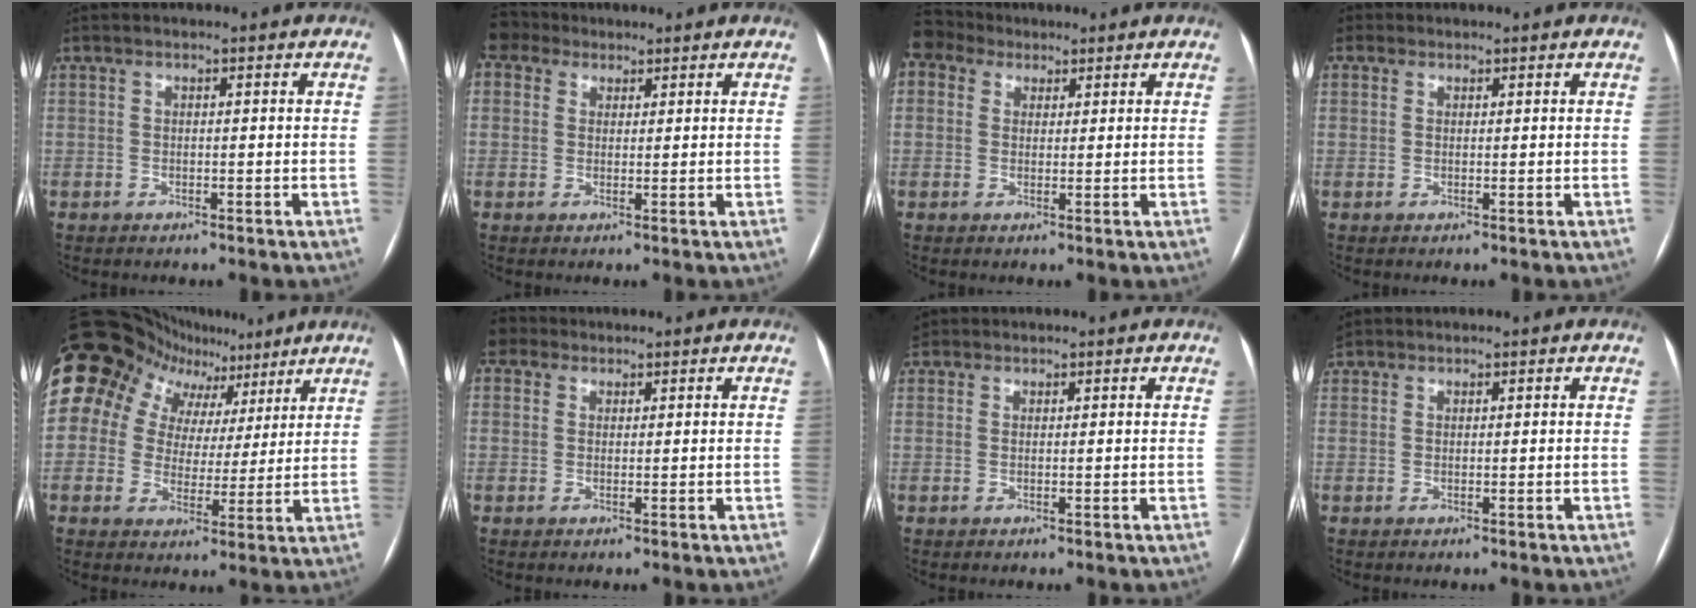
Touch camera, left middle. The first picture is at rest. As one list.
[{"total": 4.5, "force": [3.3, 3.0, 0.7], "torque": [-0.021, 0.028, 0.064]}, {"total": 5.4, "force": [3.9, 3.5, 1.0], "torque": [-0.031, 0.034, 0.079]}, {"total": 1.9, "force": [0.8, 1.6, 0.4], "torque": [-0.007, 0.007, 0.012]}, {"total": 21.3, "force": [11.8, 16.1, 7.5], "torque": [-0.187, 0.090, 0.187]}, {"total": 3.5, "force": [2.2, 2.6, 0.6], "torque": [-0.016, 0.022, 0.041]}, {"total": 1.8, "force": [1.3, 1.3, 0.2], "torque": [-0.005, 0.007, 0.022]}, {"total": 1.6, "force": [1.1, 1.1, 0.1], "torque": [-0.004, 0.008, 0.022]}]